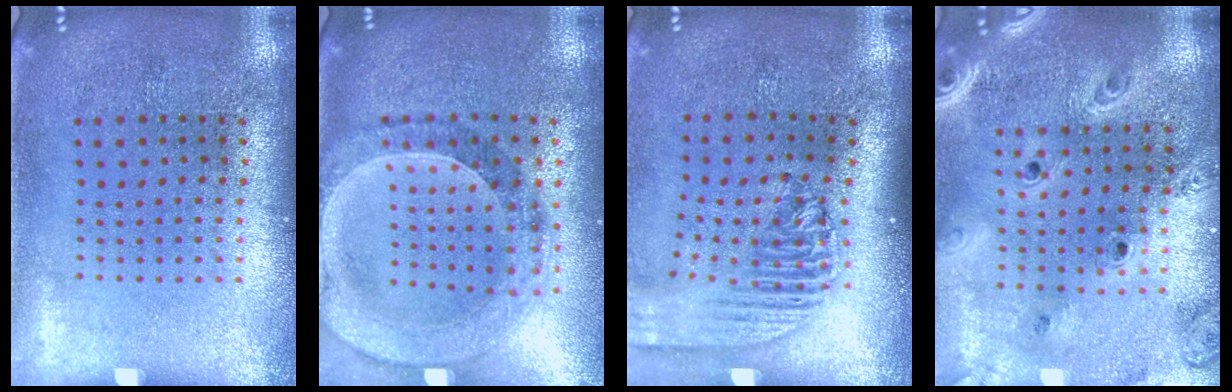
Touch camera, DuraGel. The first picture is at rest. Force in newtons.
{"total": 1.4, "press": 1.4, "slide": 0.3}
{"total": 2.2, "press": 1.7, "slide": 1.3}
{"total": 2.8, "press": 2.4, "slide": 1.4}